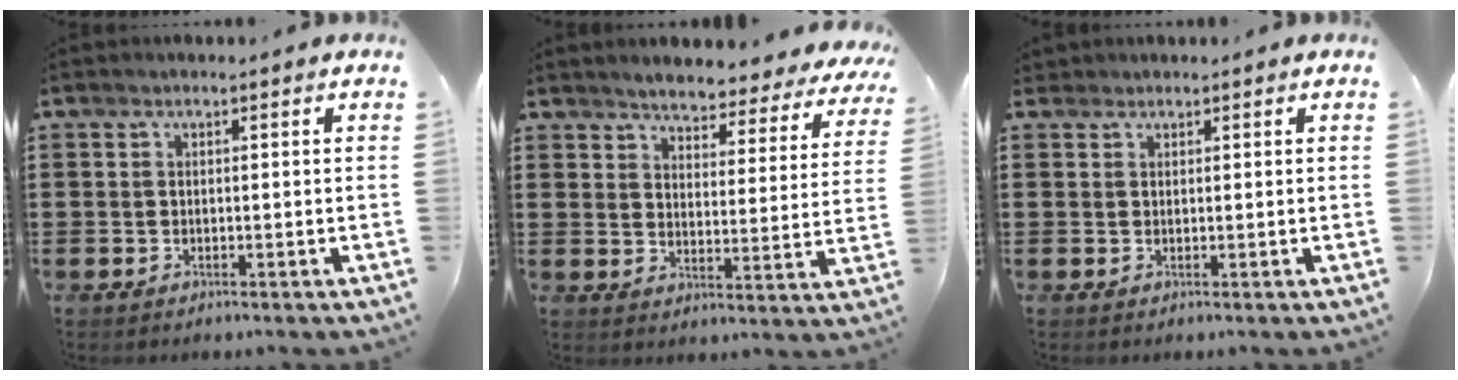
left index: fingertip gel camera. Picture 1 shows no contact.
{"total": 3.7, "force": [3.7, 0.0, 0.5], "torque": [-0.033, -0.032, 0.058]}
{"total": 0.8, "force": [0.7, 0.4, 0.1], "torque": [-0.004, 0.003, 0.013]}